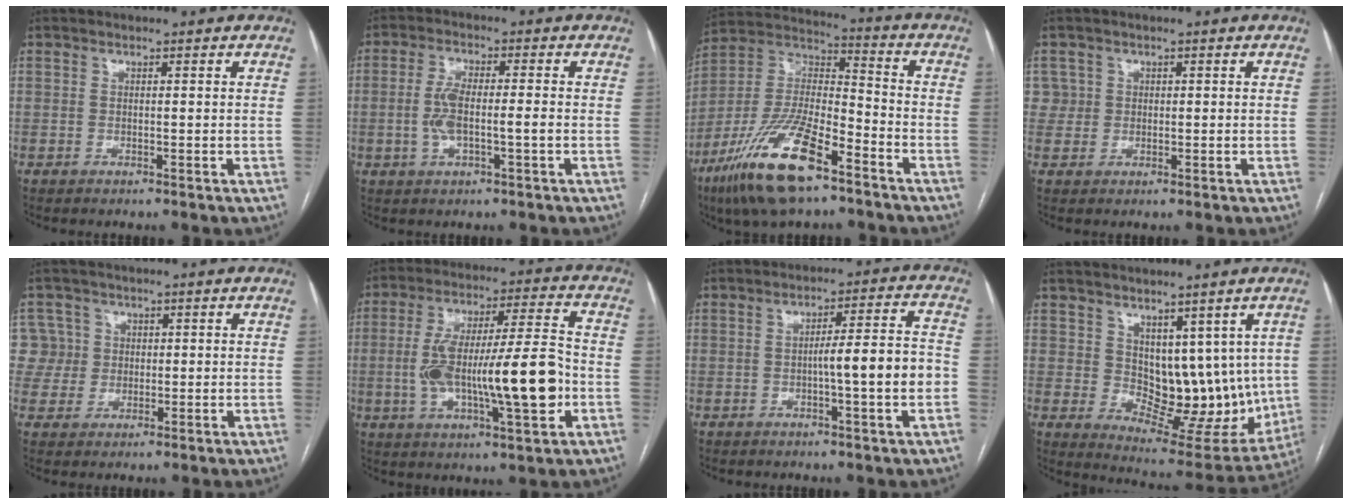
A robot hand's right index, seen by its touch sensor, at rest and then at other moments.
{"total": 5.9, "force": [-0.9, 1.5, 5.6], "torque": [-0.121, 0.010, -0.016]}
{"total": 18.7, "force": [-11.4, 5.2, 13.9], "torque": [-0.304, -0.016, -0.213]}
{"total": 2.8, "force": [0.9, 2.6, -0.3], "torque": [0.025, 0.008, 0.010]}
{"total": 6.2, "force": [1.4, 6.0, -0.1], "torque": [0.013, 0.024, 0.034]}
{"total": 17.8, "force": [-3.0, 3.0, 17.3], "torque": [-0.310, 0.013, -0.043]}
{"total": 8.1, "force": [-1.7, 0.0, 7.9], "torque": [-0.116, 0.016, -0.025]}
{"total": 12.8, "force": [2.8, 7.9, 9.7], "torque": [-0.112, -0.003, 0.069]}